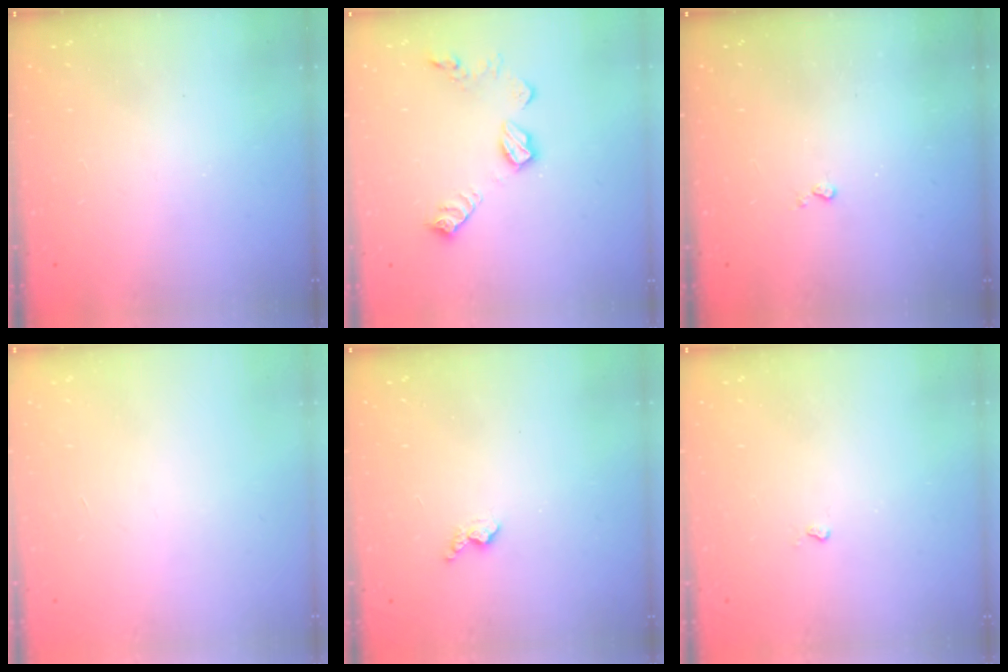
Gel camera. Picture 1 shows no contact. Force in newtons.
{"total": 10.7, "press": 10.7, "slide": 0.6}
{"total": 3.0, "press": 3.0, "slide": 0.5}
{"total": 0.0}
{"total": 3.0, "press": 3.0, "slide": 0.5}
{"total": 2.4, "press": 2.3, "slide": 0.5}